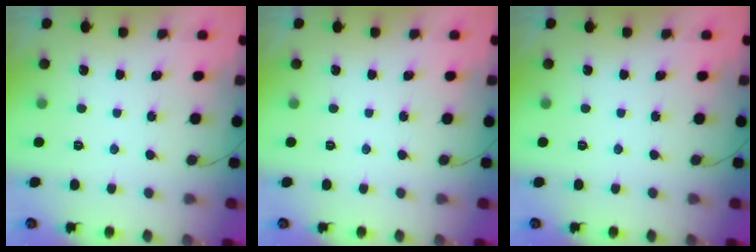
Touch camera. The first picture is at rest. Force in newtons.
{"total": 0.0}
{"total": 0.0}